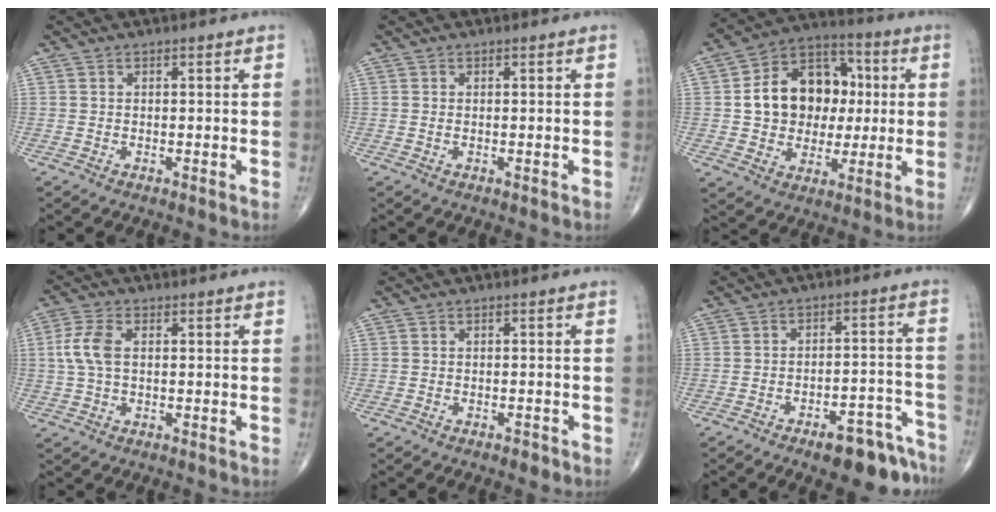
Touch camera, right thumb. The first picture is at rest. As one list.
[{"total": 0.0}, {"total": 17.3, "force": [1.6, 13.4, 10.9], "torque": [-0.130, 0.026, 0.026]}, {"total": 5.7, "force": [0.6, 3.1, 4.8], "torque": [-0.118, 0.012, 0.006]}, {"total": 1.3, "force": [-0.9, 0.6, 0.6], "torque": [-0.008, 0.002, -0.014]}, {"total": 11.5, "force": [-8.7, 4.1, 6.2], "torque": [-0.054, 0.082, -0.123]}]